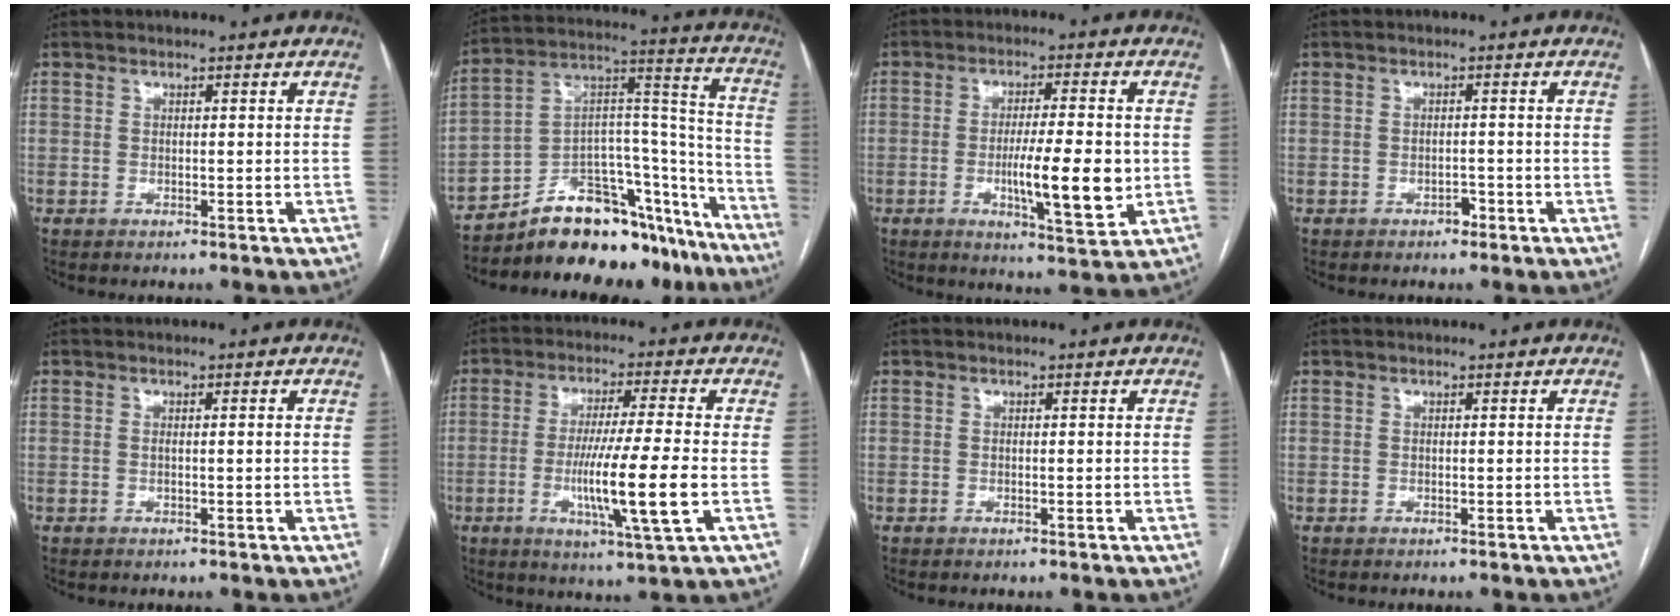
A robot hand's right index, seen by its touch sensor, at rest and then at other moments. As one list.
[{"total": 22.0, "force": [-18.2, 8.6, 8.8], "torque": [-0.100, 0.068, -0.273]}, {"total": 10.5, "force": [-1.7, 1.6, 10.3], "torque": [-0.168, -0.014, -0.025]}, {"total": 1.3, "force": [-0.9, 0.7, 0.7], "torque": [-0.011, 0.002, -0.013]}, {"total": 1.1, "force": [-0.1, 0.0, 1.1], "torque": [-0.021, 0.001, 0.001]}, {"total": 12.2, "force": [-2.8, -0.6, 11.9], "torque": [-0.218, -0.019, -0.053]}, {"total": 0.0}, {"total": 0.0}]